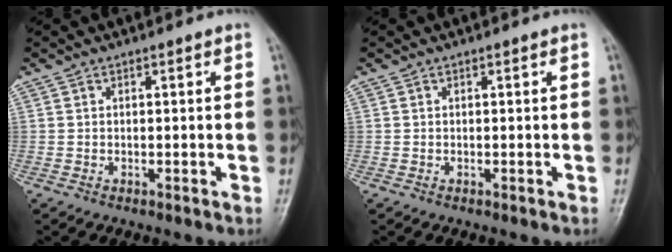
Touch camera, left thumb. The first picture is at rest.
{"total": 0.0}